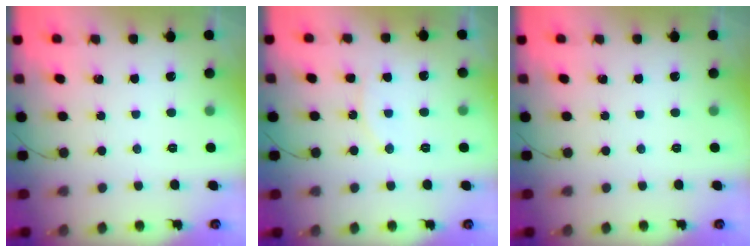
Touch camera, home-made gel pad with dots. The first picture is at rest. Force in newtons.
{"total": 6.8, "press": 6.8, "slide": 0.5}
{"total": 0.0}